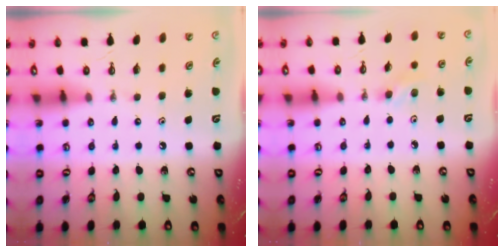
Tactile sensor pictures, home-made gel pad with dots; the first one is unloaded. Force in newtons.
{"total": 3.4, "press": 3.3, "slide": 0.8}